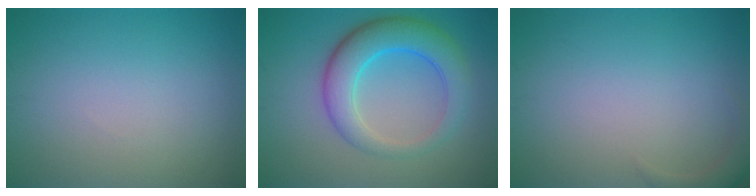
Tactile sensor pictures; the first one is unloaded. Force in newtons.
{"total": 6.4, "press": 6.4, "slide": 0.2}
{"total": 1.7, "press": 1.7, "slide": 0.2}